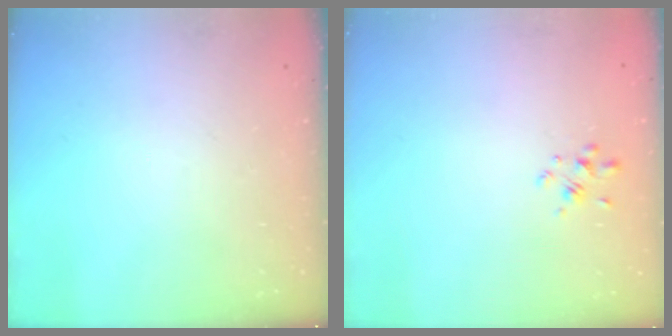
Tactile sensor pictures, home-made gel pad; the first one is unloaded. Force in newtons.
{"total": 2.2, "press": 2.0, "slide": 0.9}